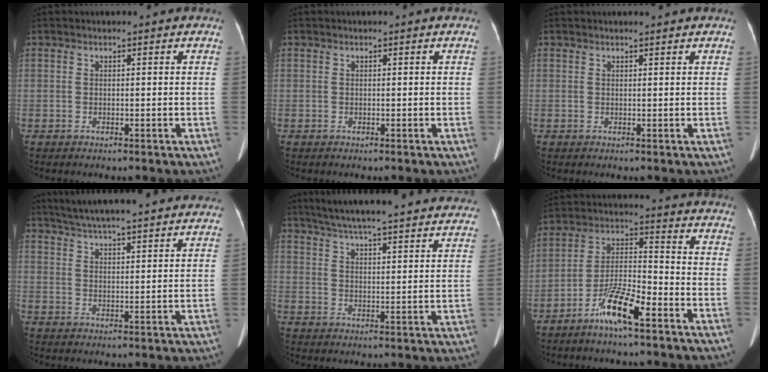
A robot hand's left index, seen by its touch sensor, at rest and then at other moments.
{"total": 0.0}
{"total": 1.4, "force": [1.3, 0.0, 0.4], "torque": [-0.009, 0.006, 0.021]}
{"total": 24.4, "force": [22.0, 2.7, 10.3], "torque": [-0.168, 0.010, 0.290]}
{"total": 34.0, "force": [30.9, 3.9, 13.6], "torque": [-0.223, -0.048, 0.382]}
{"total": 9.0, "force": [-5.8, 1.3, 6.8], "torque": [-0.141, -0.003, -0.110]}